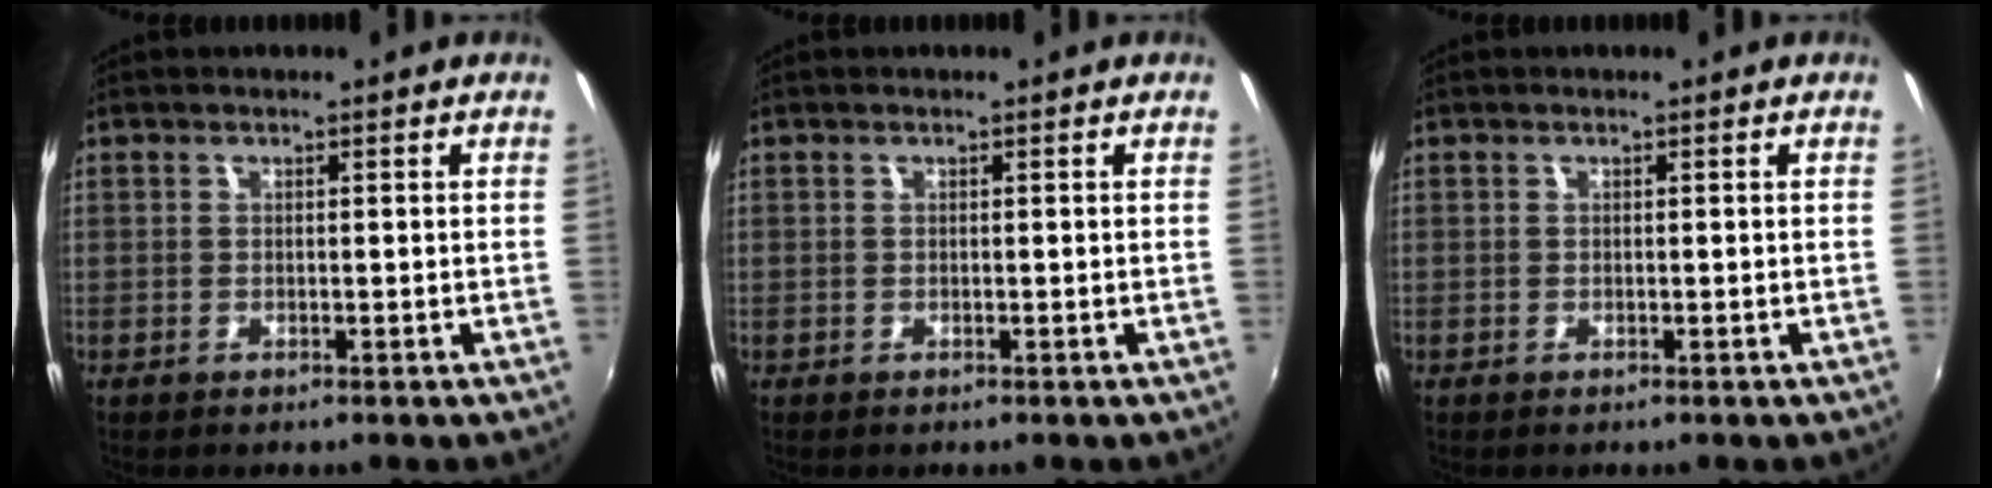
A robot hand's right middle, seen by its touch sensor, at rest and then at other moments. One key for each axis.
{"total": 0.0}
{"total": 0.0}